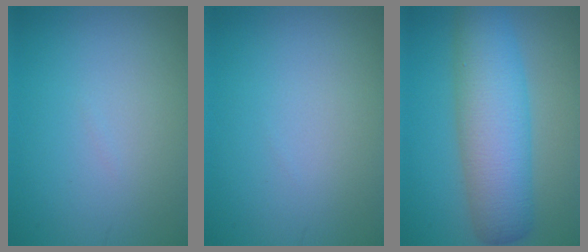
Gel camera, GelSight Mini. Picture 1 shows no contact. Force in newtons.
{"total": 0.0}
{"total": 7.9, "press": 7.9, "slide": 0.3}